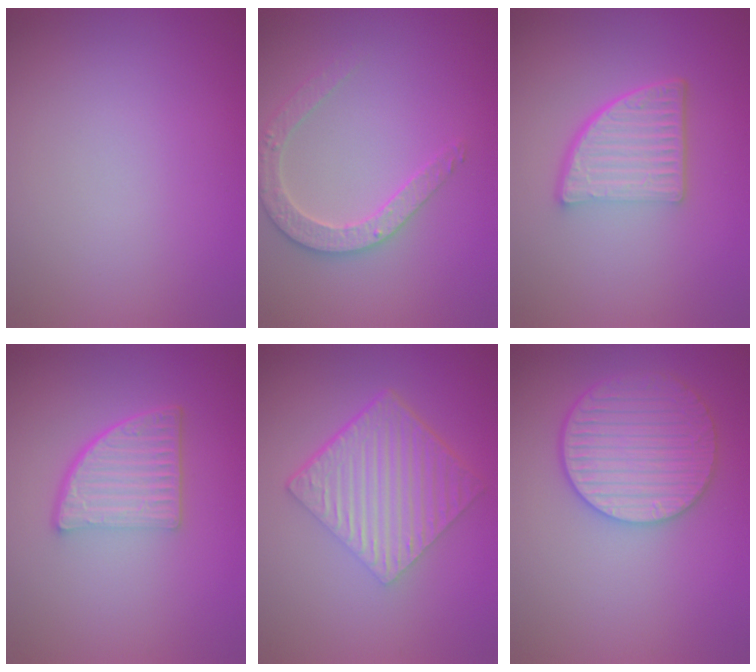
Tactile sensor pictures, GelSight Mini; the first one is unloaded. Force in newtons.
{"total": 2.8, "press": 2.7, "slide": 0.5}
{"total": 5.2, "press": 3.6, "slide": 3.8}
{"total": 4.9, "press": 3.4, "slide": 3.6}
{"total": 6.4, "press": 4.3, "slide": 4.8}
{"total": 5.3, "press": 4.7, "slide": 2.4}